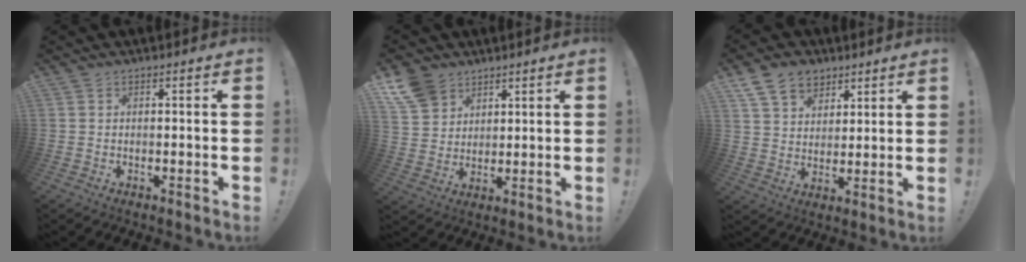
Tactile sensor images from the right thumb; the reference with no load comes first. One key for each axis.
{"total": 9.4, "fx": 6.1, "fy": 6.6, "fz": 2.7, "tx": -0.049, "ty": -0.036, "tz": 0.122}
{"total": 11.4, "fx": 6.9, "fy": 8.0, "fz": 4.2, "tx": -0.067, "ty": -0.036, "tz": 0.135}